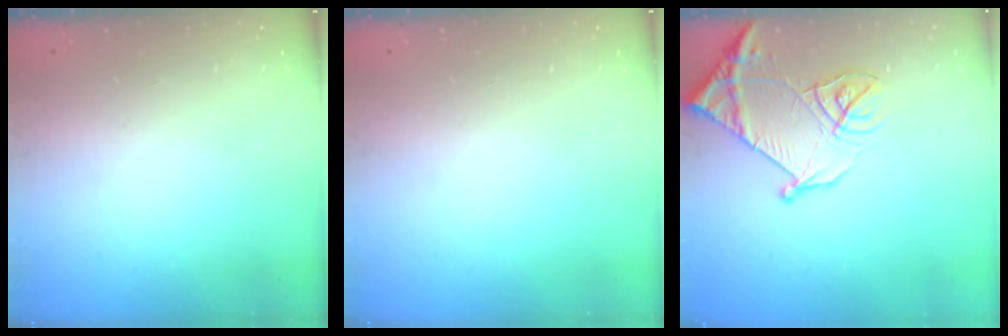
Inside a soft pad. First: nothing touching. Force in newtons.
{"total": 0.0}
{"total": 14.4, "press": 14.3, "slide": 1.6}